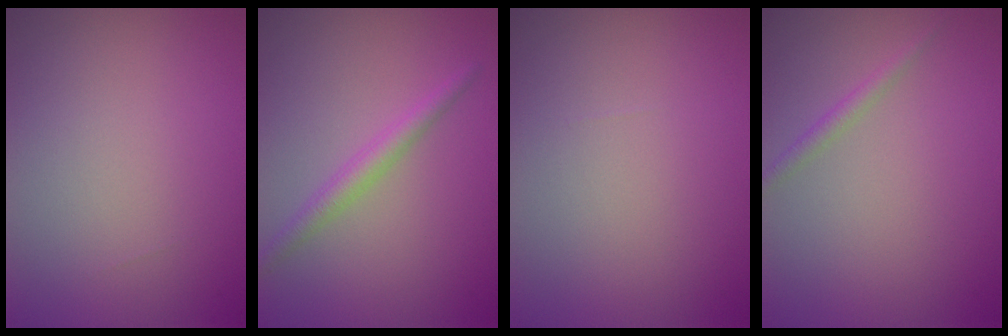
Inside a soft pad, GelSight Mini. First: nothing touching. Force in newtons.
{"total": 2.1, "press": 2.1, "slide": 0.1}
{"total": 0.0}
{"total": 1.1, "press": 1.1, "slide": 0.1}